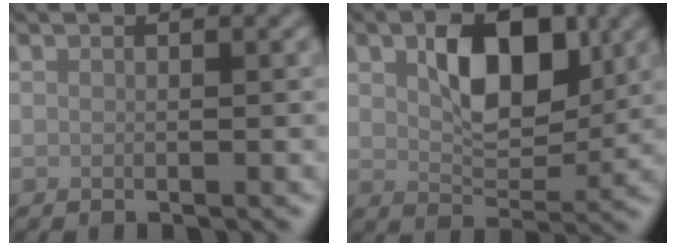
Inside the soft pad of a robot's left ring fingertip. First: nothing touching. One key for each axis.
{"total": 6.5, "fx": 2.0, "fy": 3.7, "fz": 5.0, "tx": -0.078, "ty": 0.000, "tz": 0.032}